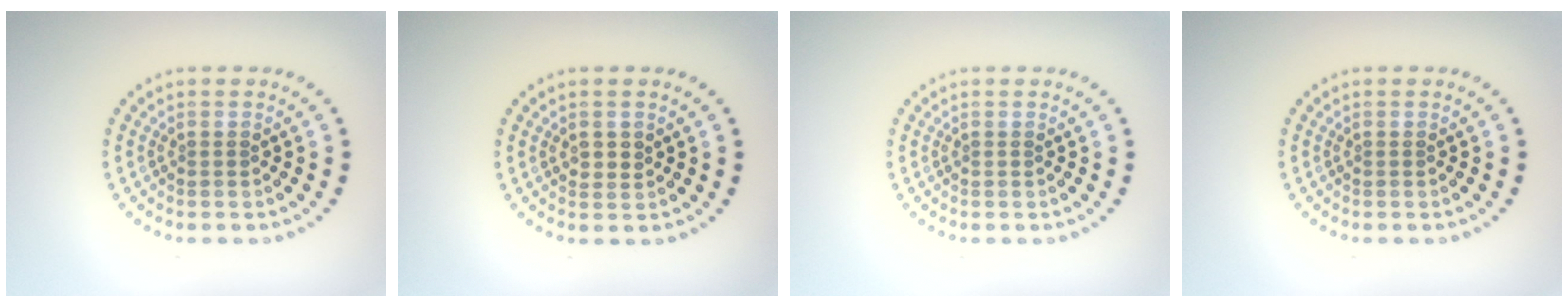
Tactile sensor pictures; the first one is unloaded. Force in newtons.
{"total": 1.2, "press": 1.1, "slide": 0.3}
{"total": 0.0}
{"total": 0.0}